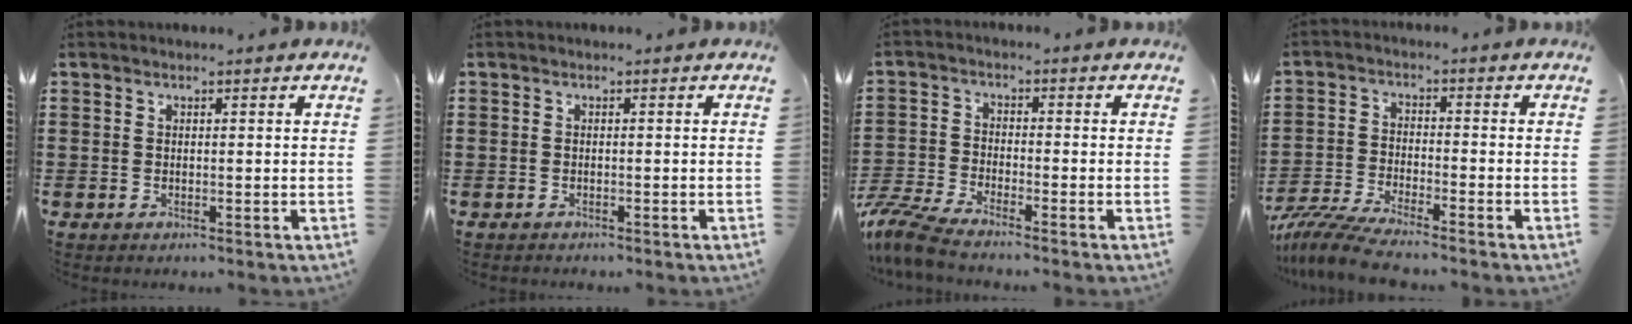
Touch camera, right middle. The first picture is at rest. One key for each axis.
{"total": 0.8, "fx": -0.6, "fy": 0.5, "fz": -0.2, "tx": 0.003, "ty": 0.004, "tz": -0.016}
{"total": 6.0, "fx": -5.4, "fy": 0.6, "fz": 2.5, "tx": -0.088, "ty": -0.018, "tz": -0.116}
{"total": 6.4, "fx": -6.0, "fy": 0.2, "fz": 2.2, "tx": -0.059, "ty": -0.011, "tz": -0.121}